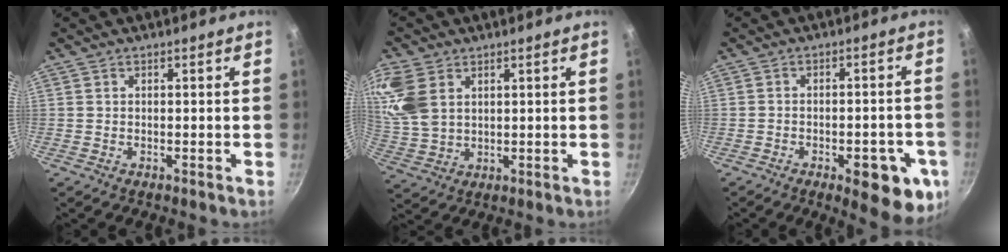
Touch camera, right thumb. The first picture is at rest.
{"total": 11.2, "force": [4.0, 7.4, 7.4], "torque": [-0.172, -0.003, 0.090]}
{"total": 12.4, "force": [-5.5, 4.8, 10.0], "torque": [-0.102, 0.019, -0.062]}